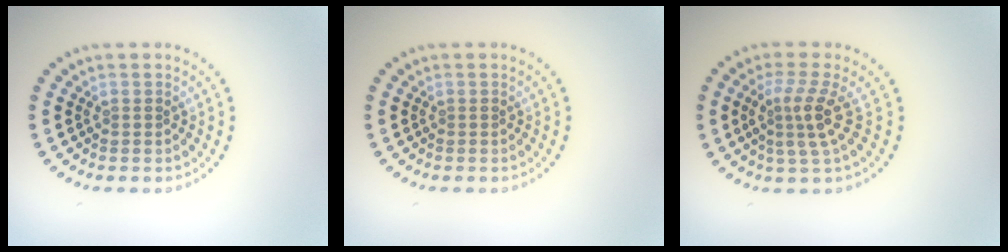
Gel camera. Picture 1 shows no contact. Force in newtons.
{"total": 0.0}
{"total": 3.2, "press": 2.3, "slide": 2.2}